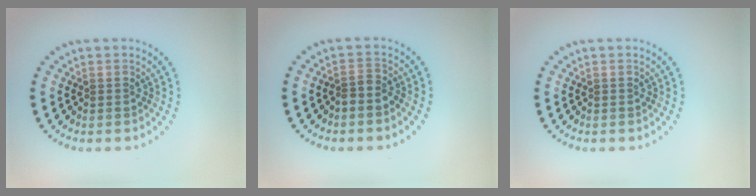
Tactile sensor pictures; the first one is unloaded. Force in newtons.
{"total": 1.4, "press": 1.1, "slide": 0.8}
{"total": 0.0}